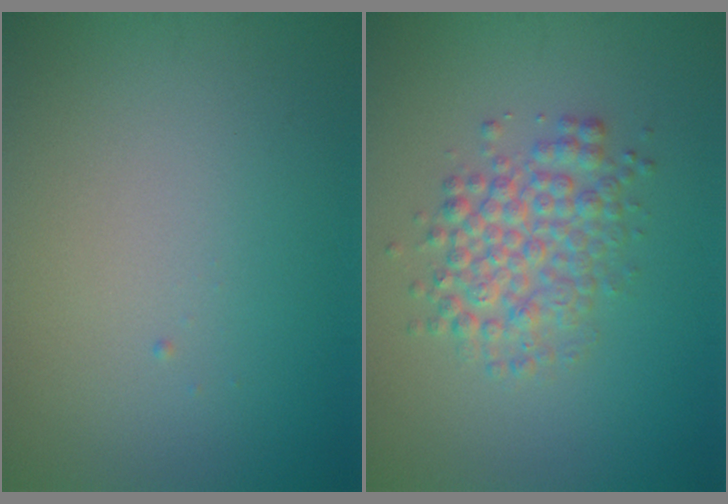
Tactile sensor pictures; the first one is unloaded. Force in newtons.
{"total": 4.1, "press": 4.1, "slide": 0.1}